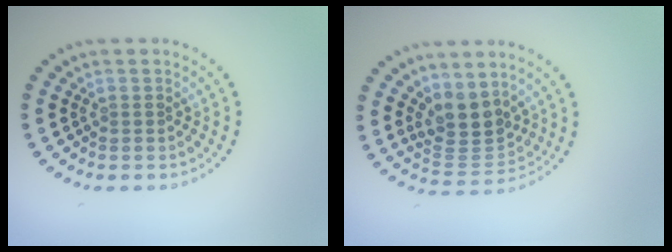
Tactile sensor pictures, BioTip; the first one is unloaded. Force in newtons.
{"total": 4.0, "press": 3.4, "slide": 2.1}